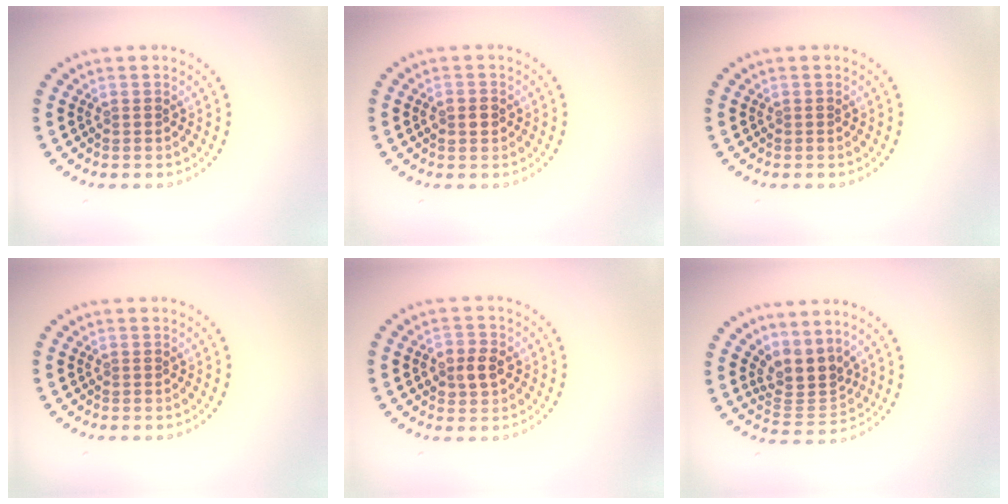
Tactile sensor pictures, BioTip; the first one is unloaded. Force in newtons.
{"total": 1.9, "press": 1.9, "slide": 0.1}
{"total": 0.0}
{"total": 0.0}
{"total": 2.8, "press": 2.8, "slide": 0.3}
{"total": 3.3, "press": 2.5, "slide": 2.2}